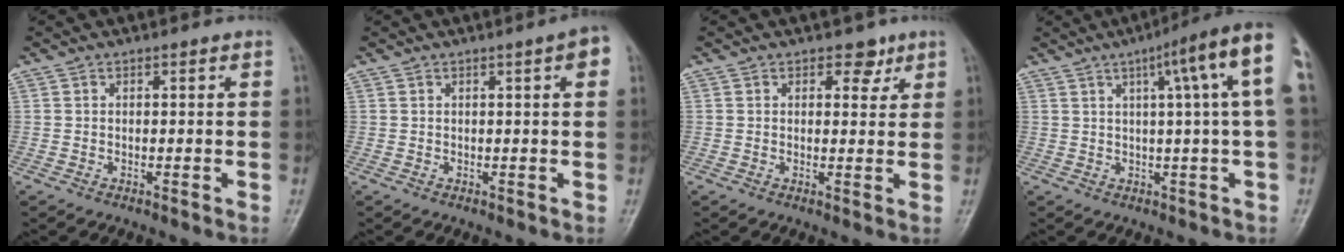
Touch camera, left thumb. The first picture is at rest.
{"total": 3.2, "force": [1.1, 0.3, 3.0], "torque": [-0.031, 0.004, 0.012]}
{"total": 3.2, "force": [1.9, 2.0, 1.4], "torque": [0.007, -0.008, 0.025]}
{"total": 11.6, "force": [3.8, -0.2, 11.0], "torque": [-0.141, 0.019, 0.043]}